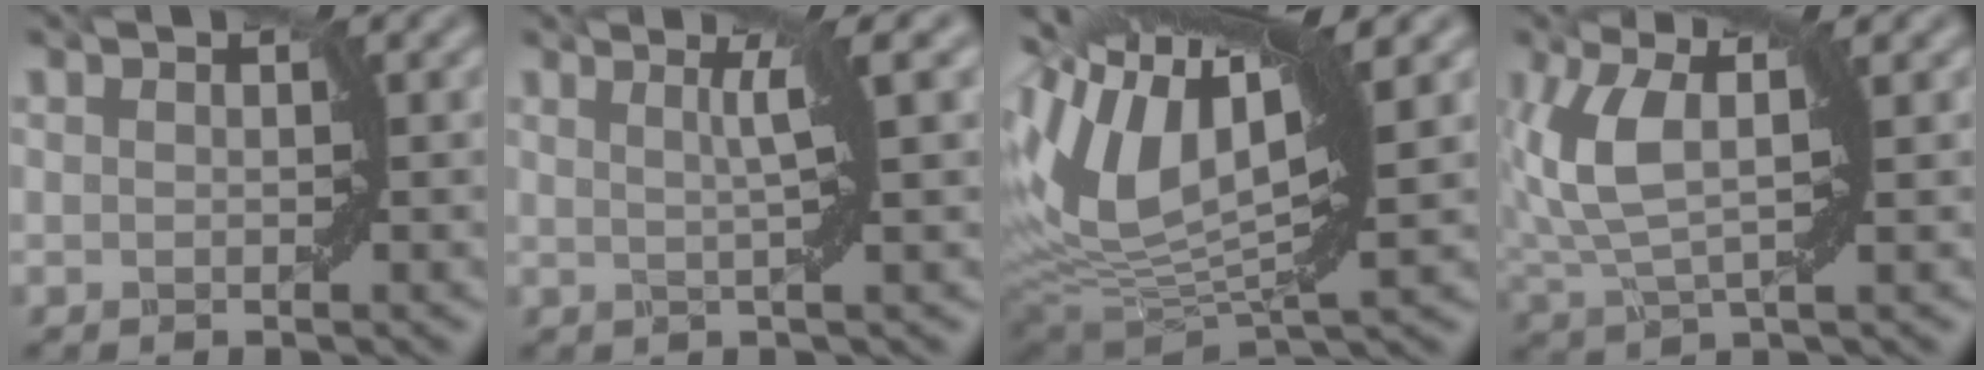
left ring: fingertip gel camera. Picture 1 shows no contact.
{"total": 3.8, "force": [1.2, 0.4, 3.5], "torque": [-0.049, 0.006, 0.020]}
{"total": 12.4, "force": [4.6, 5.5, 10.1], "torque": [-0.214, 0.021, 0.078]}
{"total": 6.2, "force": [1.3, 2.9, 5.3], "torque": [-0.130, 0.005, 0.025]}